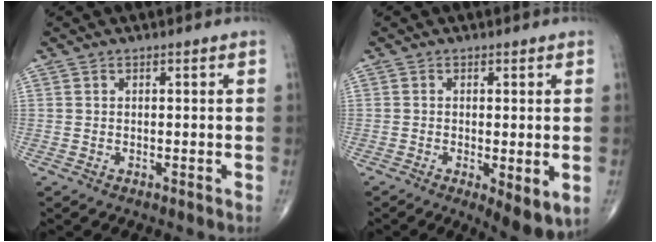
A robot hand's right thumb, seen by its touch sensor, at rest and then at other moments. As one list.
[{"total": 6.4, "force": [-1.5, 1.9, 6.0], "torque": [-0.085, -0.021, -0.020]}]